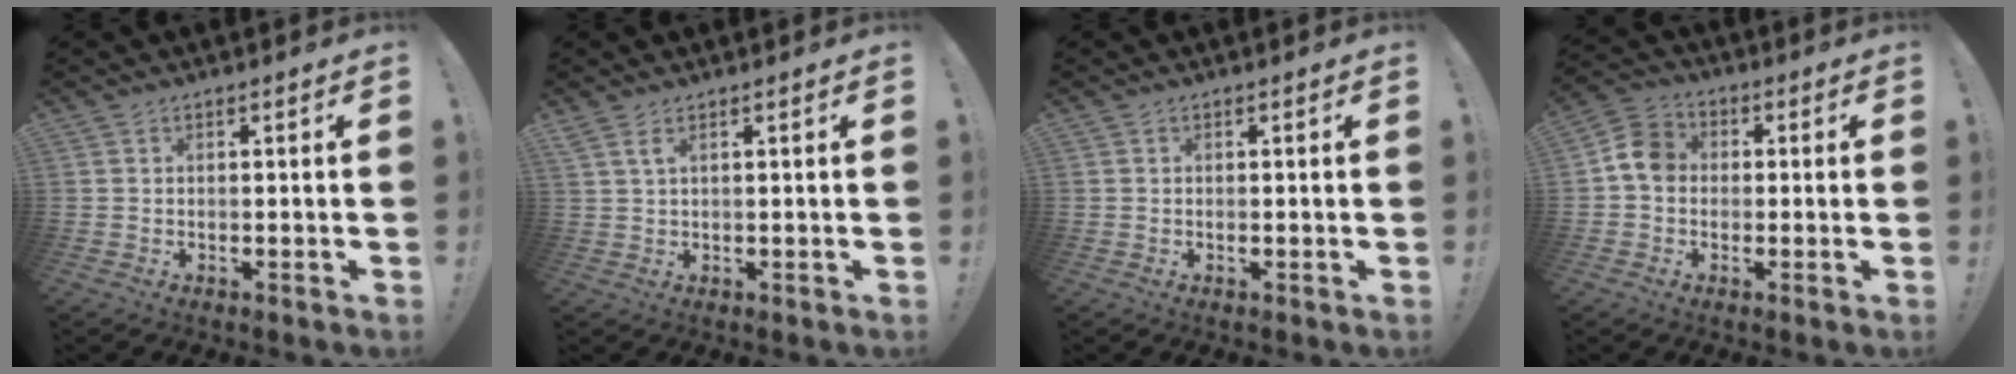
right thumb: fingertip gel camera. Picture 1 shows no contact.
{"total": 2.6, "force": [1.2, 0.6, 2.2], "torque": [-0.041, -0.002, 0.021]}
{"total": 0.7, "force": [-0.1, 0.6, -0.1], "torque": [-0.005, 0.004, -0.001]}
{"total": 8.2, "force": [0.2, 6.7, 4.6], "torque": [-0.073, 0.020, 0.008]}